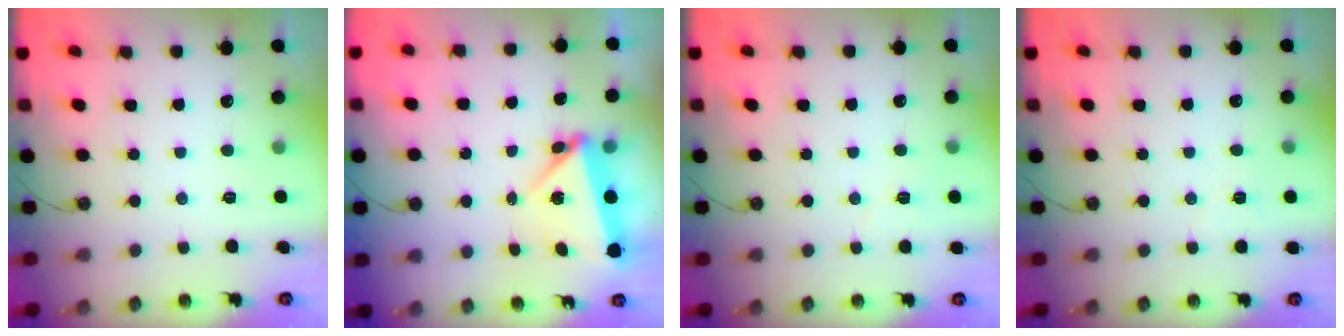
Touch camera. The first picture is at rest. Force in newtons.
{"total": 5.7, "press": 5.7, "slide": 0.7}
{"total": 2.6, "press": 2.3, "slide": 1.2}
{"total": 3.3, "press": 3.1, "slide": 1.0}